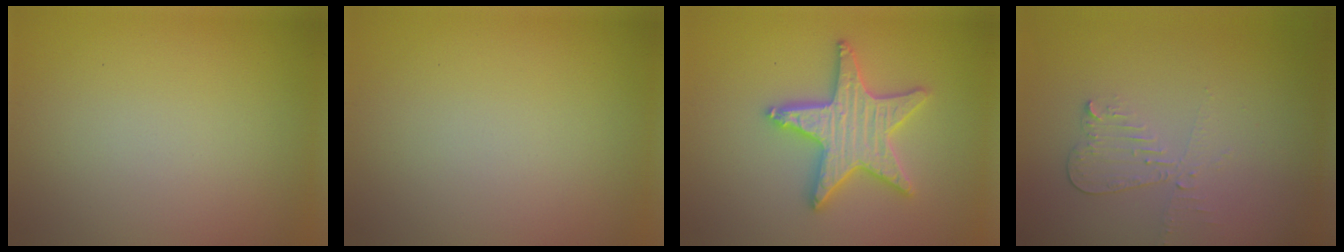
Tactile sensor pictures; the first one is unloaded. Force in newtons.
{"total": 0.0}
{"total": 5.2, "press": 5.1, "slide": 0.8}
{"total": 2.1, "press": 2.0, "slide": 0.5}